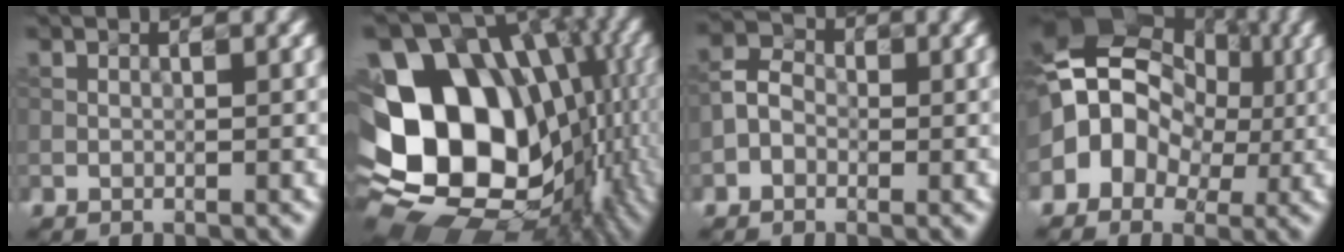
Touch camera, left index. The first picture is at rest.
{"total": 17.9, "force": [-1.0, 13.3, 12.0], "torque": [-0.202, 0.002, -0.004]}
{"total": 2.3, "force": [-0.7, 1.8, 1.2], "torque": [-0.024, 0.012, -0.025]}
{"total": 9.6, "force": [0.3, 7.5, 5.9], "torque": [-0.076, 0.021, -0.017]}